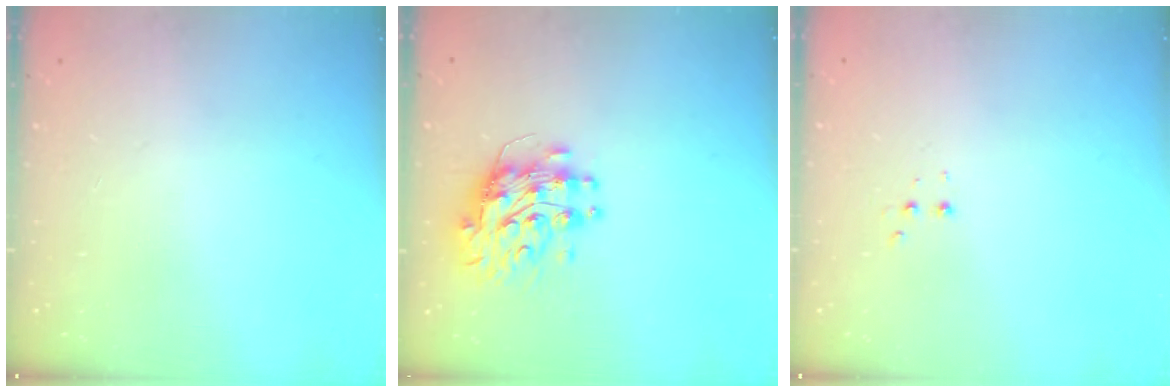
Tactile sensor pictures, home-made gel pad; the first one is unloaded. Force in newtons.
{"total": 9.9, "press": 9.9, "slide": 0.9}
{"total": 2.4, "press": 2.2, "slide": 0.9}